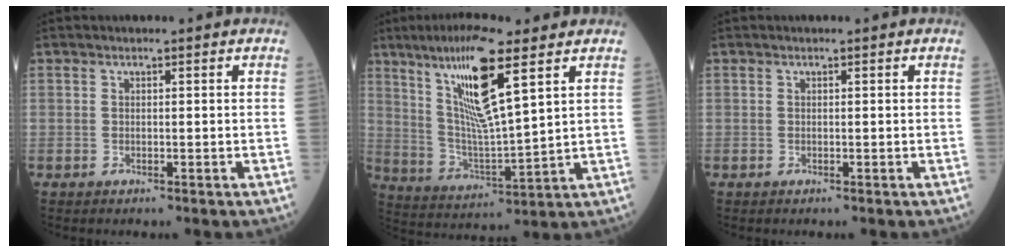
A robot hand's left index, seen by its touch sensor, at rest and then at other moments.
{"total": 13.8, "force": [7.4, 1.2, 11.6], "torque": [-0.235, -0.002, 0.141]}
{"total": 0.0}